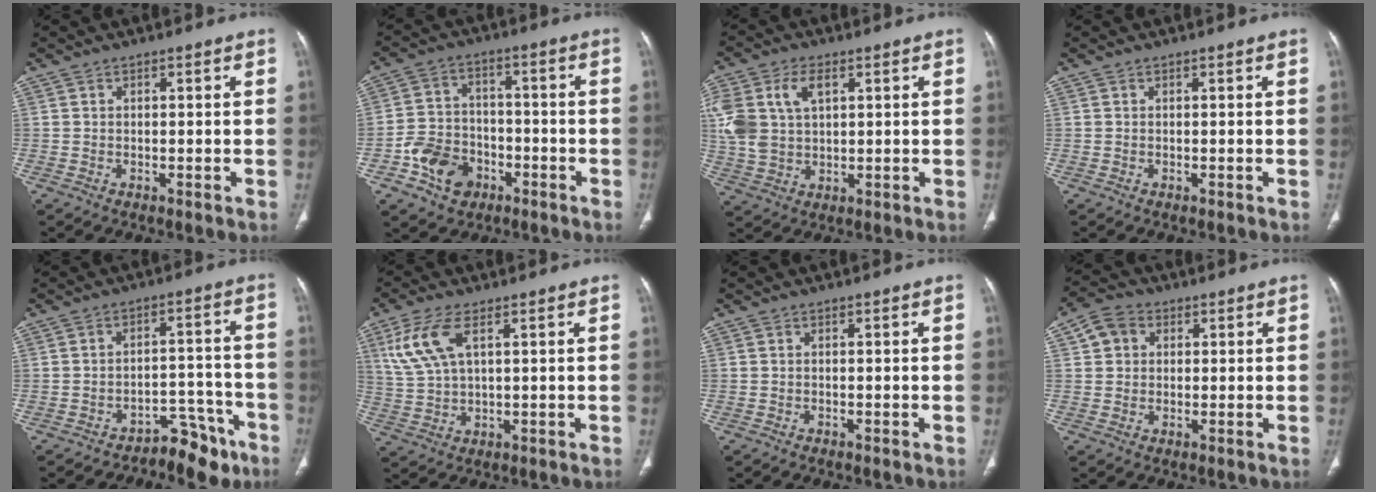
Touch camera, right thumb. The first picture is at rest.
{"total": 10.1, "force": [-4.7, 7.8, 4.6], "torque": [-0.057, 0.028, -0.079]}
{"total": 12.0, "force": [3.7, 7.7, 8.5], "torque": [-0.193, 0.006, 0.079]}
{"total": 0.0}
{"total": 7.2, "force": [-5.7, 3.8, 2.2], "torque": [0.000, 0.085, -0.082]}
{"total": 8.8, "force": [3.6, 3.7, 7.1], "torque": [-0.167, -0.002, 0.080]}
{"total": 0.0}
{"total": 5.3, "force": [1.5, 4.5, 2.4], "torque": [-0.030, 0.005, 0.022]}